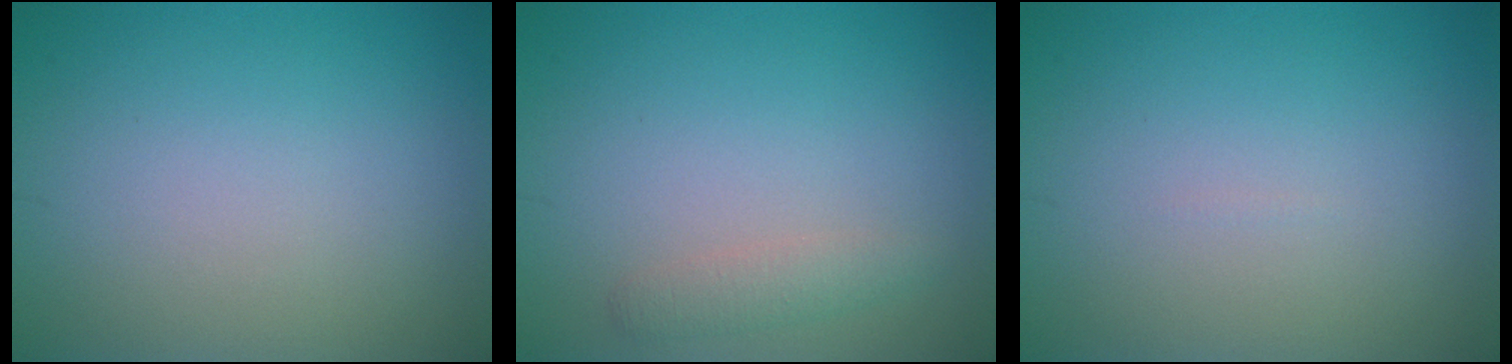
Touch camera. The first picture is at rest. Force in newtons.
{"total": 1.5, "press": 1.5, "slide": 0.0}
{"total": 0.0}